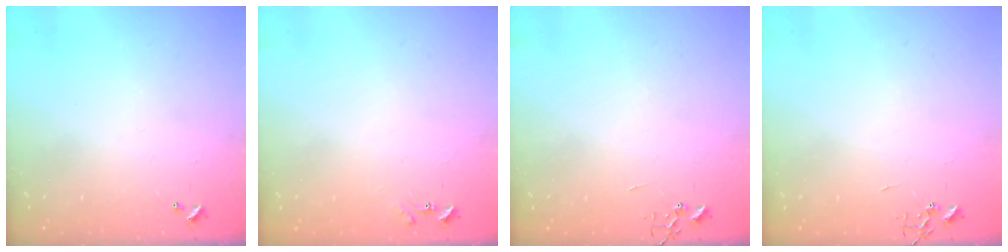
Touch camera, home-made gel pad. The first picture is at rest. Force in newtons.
{"total": 6.9, "press": 6.8, "slide": 0.6}
{"total": 0.0}
{"total": 0.0}